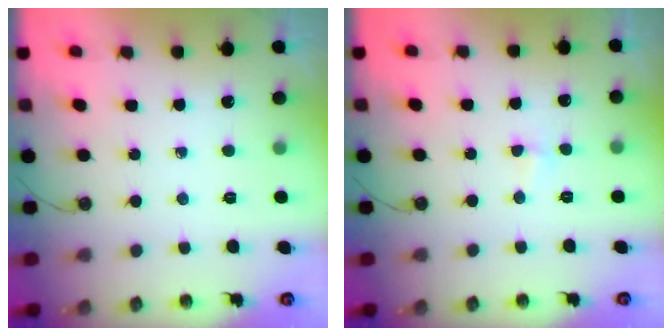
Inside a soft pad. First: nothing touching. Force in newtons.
{"total": 3.0, "press": 2.9, "slide": 0.5}